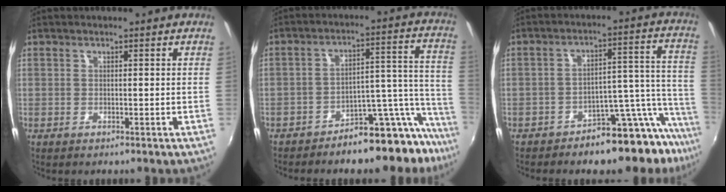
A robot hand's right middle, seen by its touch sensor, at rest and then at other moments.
{"total": 14.1, "force": [-13.2, 2.3, 4.3], "torque": [-0.015, 0.040, -0.198]}
{"total": 11.7, "force": [-11.0, 1.9, 3.6], "torque": [-0.013, 0.032, -0.172]}